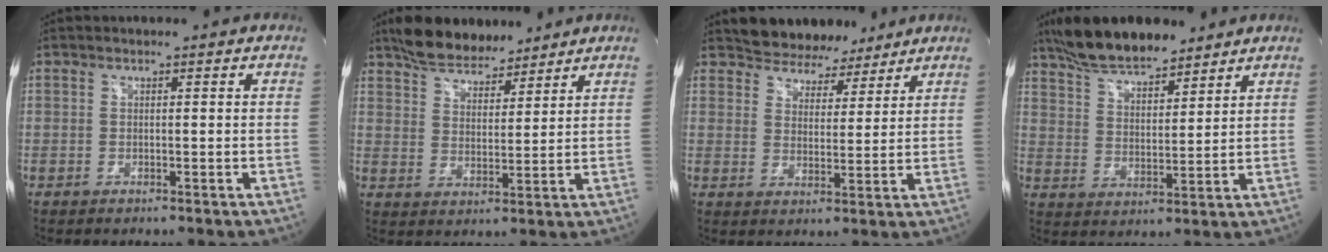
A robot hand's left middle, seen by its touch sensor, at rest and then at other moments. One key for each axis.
{"total": 9.8, "fx": 8.4, "fy": 3.3, "fz": 4.0, "tx": -0.068, "ty": 0.011, "tz": 0.149}
{"total": 7.8, "fx": 7.0, "fy": 3.3, "fz": 1.3, "tx": -0.013, "ty": 0.005, "tz": 0.103}
{"total": 11.9, "fx": 9.9, "fy": 3.2, "fz": 5.7, "tx": -0.105, "ty": 0.016, "tz": 0.179}